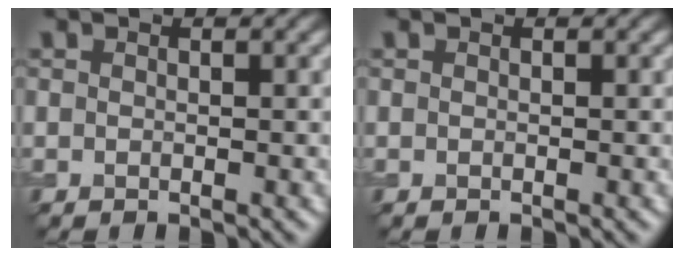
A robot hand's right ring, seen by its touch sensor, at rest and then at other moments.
{"total": 0.0}